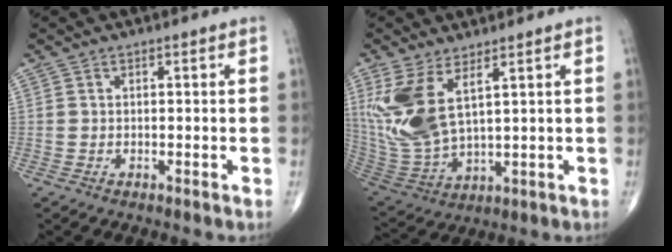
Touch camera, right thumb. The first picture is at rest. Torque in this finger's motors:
{"motor_torque": [0.21, 0.47, 1.28, 0.66, 0.46]}